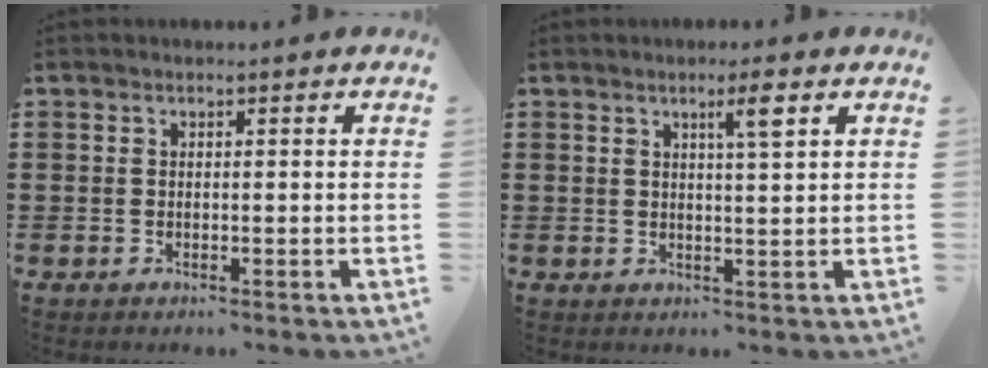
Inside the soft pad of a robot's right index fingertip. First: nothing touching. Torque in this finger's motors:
{"motor_torque": [0.39, -0.04, 0.23, 0.08]}